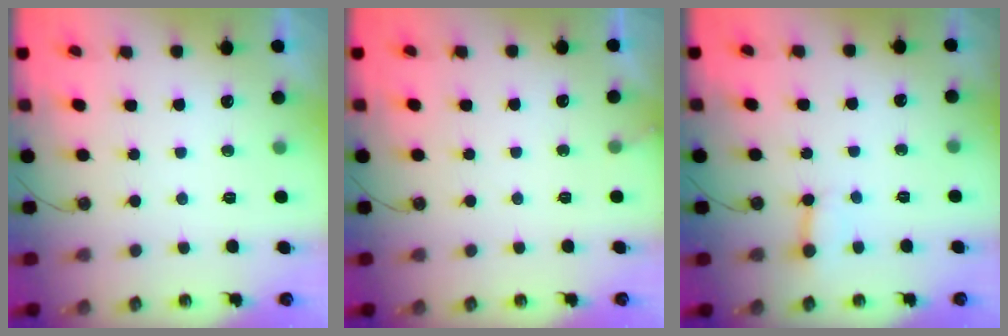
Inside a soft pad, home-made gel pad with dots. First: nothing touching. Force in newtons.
{"total": 2.8, "press": 2.8, "slide": 0.2}
{"total": 3.0, "press": 3.0, "slide": 0.2}